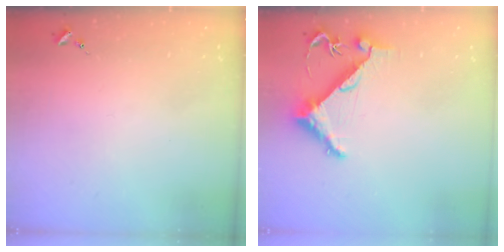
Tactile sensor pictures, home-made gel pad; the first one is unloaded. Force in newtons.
{"total": 6.3, "press": 6.3, "slide": 0.6}